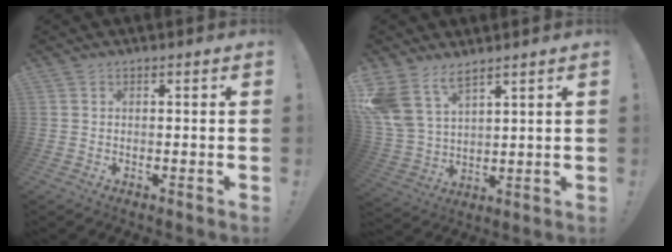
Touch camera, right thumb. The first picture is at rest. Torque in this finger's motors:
{"motor_torque": [-0.14, 1.22, 0.47, 0.44, 0.67]}